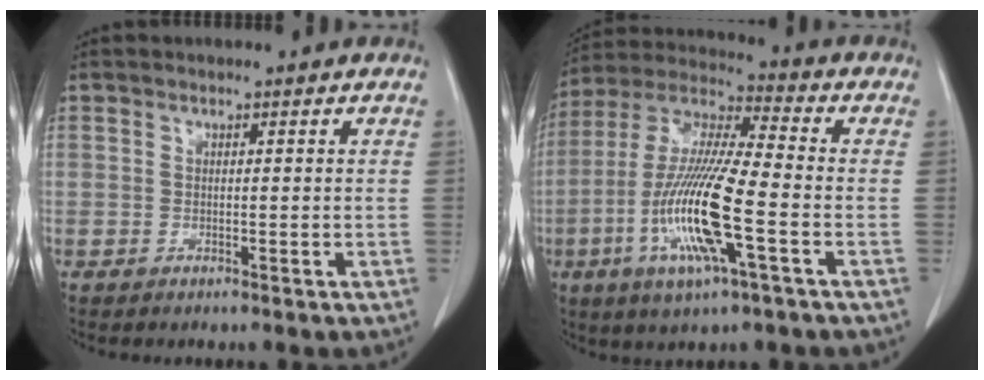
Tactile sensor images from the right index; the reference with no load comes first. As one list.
[{"total": 16.3, "force": [-4.7, 1.4, 15.5], "torque": [-0.323, -0.013, -0.092]}]